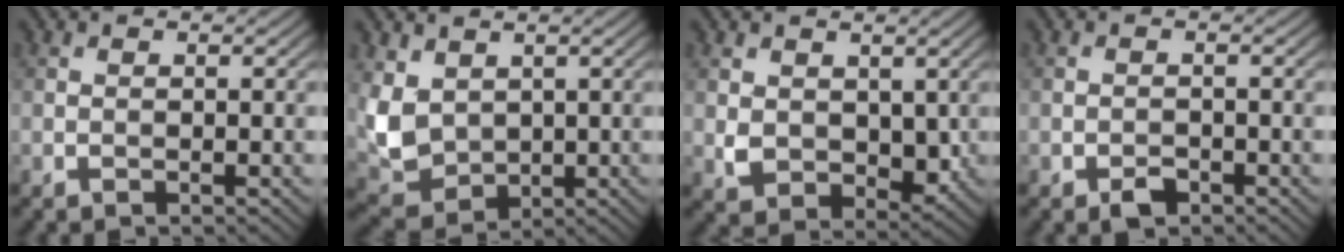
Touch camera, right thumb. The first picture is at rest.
{"total": 6.5, "force": [1.6, 5.1, 3.8], "torque": [-0.116, -0.014, 0.034]}
{"total": 4.9, "force": [1.1, 3.7, 3.0], "torque": [-0.072, -0.016, 0.028]}
{"total": 1.8, "force": [-1.2, 0.9, 0.9], "torque": [-0.013, 0.000, -0.024]}